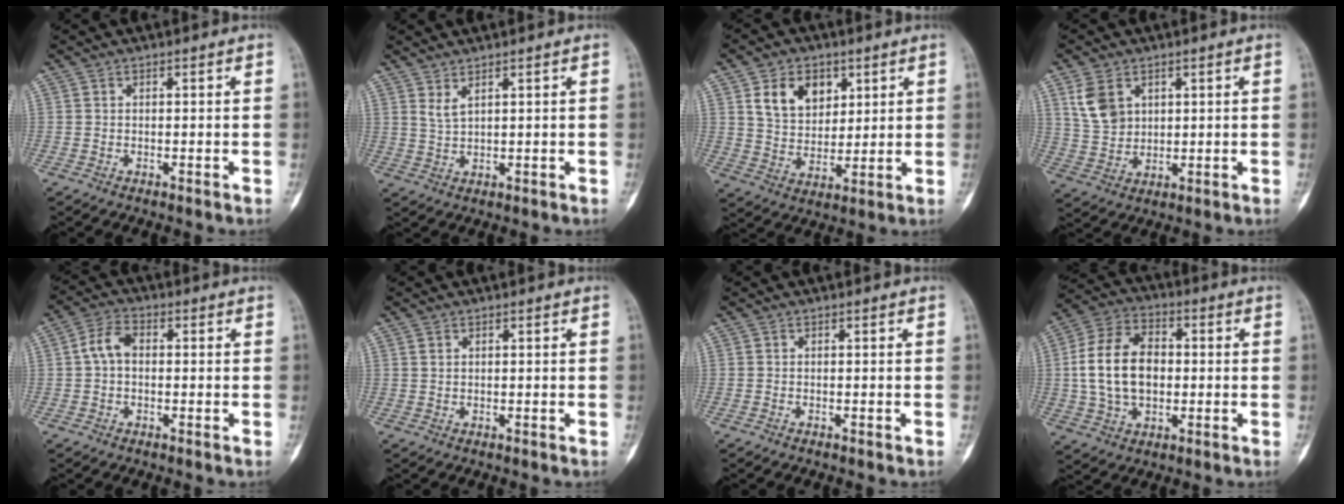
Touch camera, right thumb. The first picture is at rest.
{"total": 2.6, "force": [1.8, 0.6, 1.8], "torque": [-0.038, -0.018, 0.043]}
{"total": 10.4, "force": [4.4, 7.4, 5.8], "torque": [-0.064, -0.024, 0.085]}
{"total": 7.5, "force": [3.3, 5.3, 4.0], "torque": [-0.064, -0.009, 0.077]}
{"total": 4.9, "force": [0.1, 3.3, 3.7], "torque": [-0.067, 0.016, -0.008]}
{"total": 0.8, "force": [0.5, 0.5, 0.3], "torque": [-0.004, 0.001, 0.011]}
{"total": 0.0}
{"total": 14.7, "force": [0.3, 10.0, 10.8], "torque": [-0.190, 0.021, 0.005]}